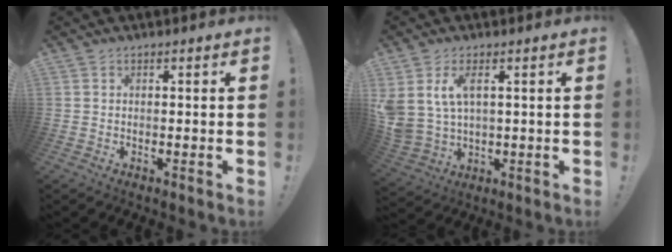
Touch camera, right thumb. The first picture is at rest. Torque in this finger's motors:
{"motor_torque": [0.19, 0.35, 0.44, 0.51, 0.36]}